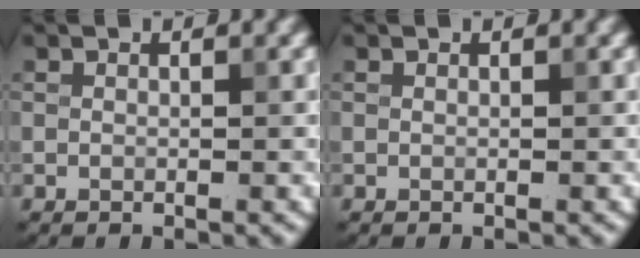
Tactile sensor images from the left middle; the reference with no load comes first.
{"total": 0.0}